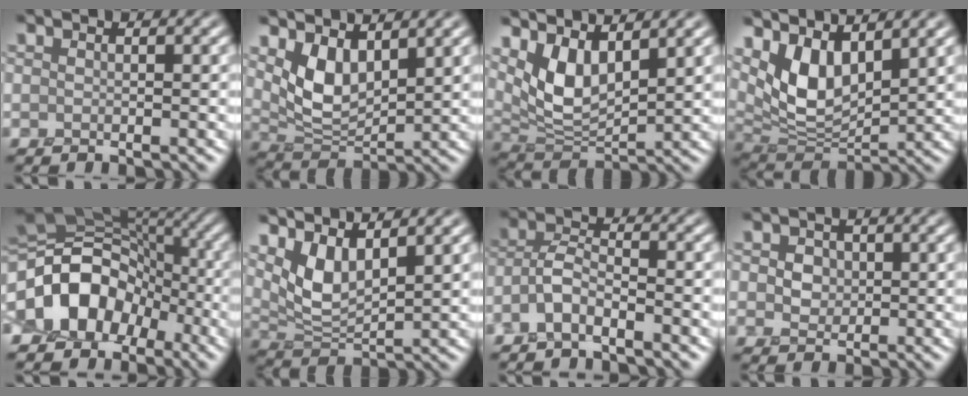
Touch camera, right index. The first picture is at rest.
{"total": 4.4, "force": [2.3, 2.1, 3.1], "torque": [-0.073, -0.014, 0.051]}
{"total": 5.7, "force": [3.0, 2.4, 4.2], "torque": [-0.090, -0.013, 0.064]}
{"total": 6.4, "force": [3.3, 2.9, 4.7], "torque": [-0.099, -0.011, 0.065]}
{"total": 11.8, "force": [-3.5, 8.5, 7.4], "torque": [-0.136, -0.005, -0.058]}
{"total": 4.5, "force": [2.7, 1.6, 3.3], "torque": [-0.077, -0.012, 0.060]}
{"total": 2.5, "force": [-1.8, 0.7, 1.5], "torque": [-0.035, 0.008, -0.040]}
{"total": 3.2, "force": [1.2, 2.5, 1.5], "torque": [-0.025, 0.011, 0.015]}